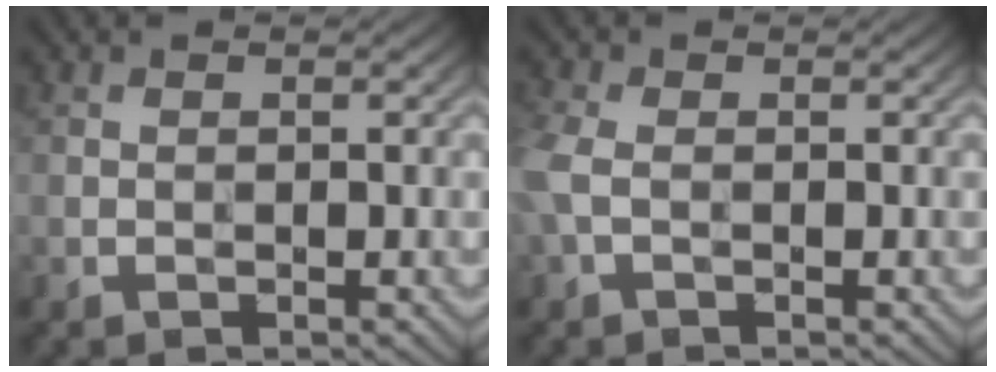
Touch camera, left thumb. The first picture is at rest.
{"total": 3.8, "force": [-0.5, 2.2, 3.0], "torque": [-0.102, 0.004, -0.020]}